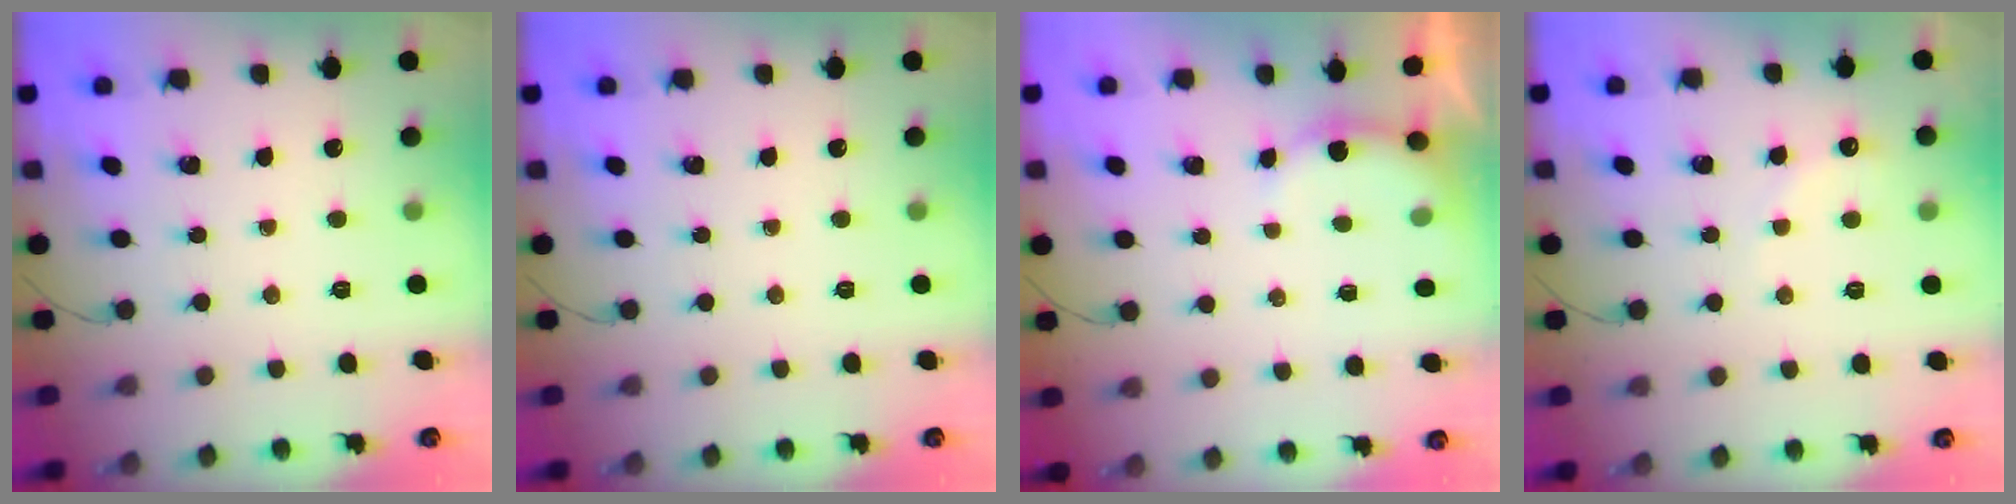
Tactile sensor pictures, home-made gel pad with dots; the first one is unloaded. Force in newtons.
{"total": 0.0}
{"total": 4.5, "press": 4.5, "slide": 0.5}
{"total": 3.9, "press": 3.8, "slide": 1.0}